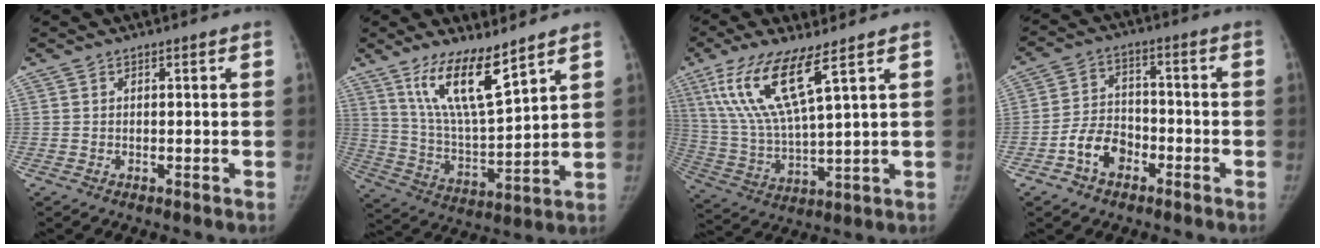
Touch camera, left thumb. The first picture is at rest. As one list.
[{"total": 13.5, "force": [9.0, 2.9, 9.6], "torque": [-0.161, -0.064, 0.181]}, {"total": 14.2, "force": [7.4, 2.8, 11.8], "torque": [-0.254, -0.035, 0.153]}, {"total": 7.7, "force": [-4.0, 5.3, 4.0], "torque": [-0.058, 0.032, -0.074]}]